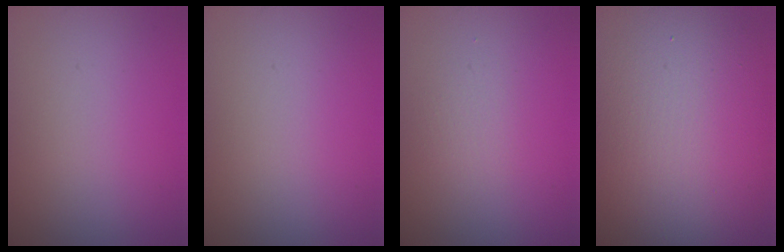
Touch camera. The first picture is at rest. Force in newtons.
{"total": 0.0}
{"total": 1.3, "press": 1.3, "slide": 0.0}
{"total": 15.1, "press": 15.1, "slide": 0.5}